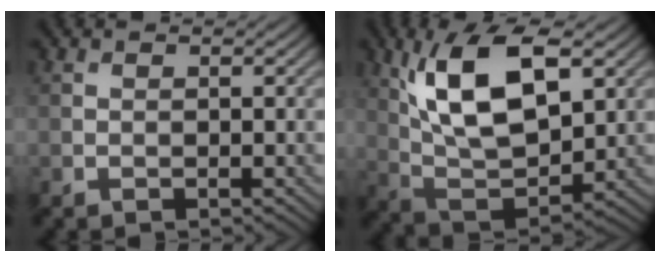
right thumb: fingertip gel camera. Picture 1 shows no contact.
{"total": 13.6, "force": [4.9, 6.3, 11.0], "torque": [-0.221, 0.003, 0.095]}